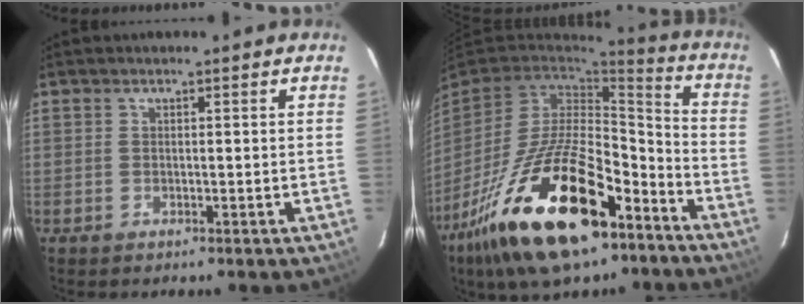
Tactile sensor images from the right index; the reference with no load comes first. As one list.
[{"total": 26.4, "force": [-15.1, 11.1, 18.6], "torque": [-0.362, -0.017, -0.247]}]